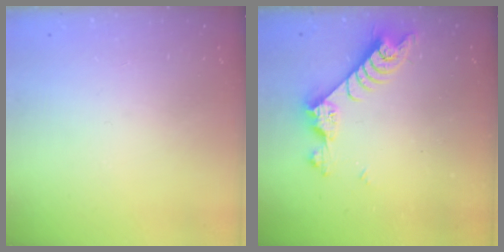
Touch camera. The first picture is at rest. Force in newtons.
{"total": 7.0, "press": 7.0, "slide": 0.7}